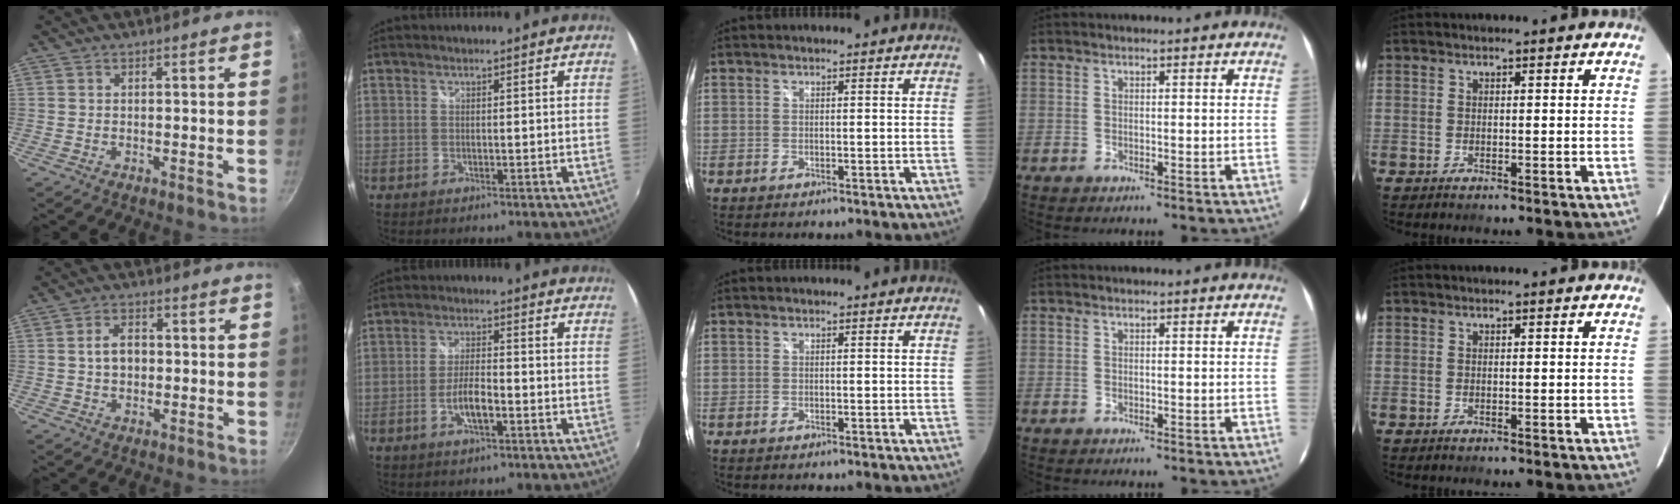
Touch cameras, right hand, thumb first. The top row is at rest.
{"thumb": {"total": 4.9, "force": [0.1, 3.4, 3.5], "torque": [-0.044, 0.012, -0.002]}, "index": {"total": 5.4, "force": [-2.2, 1.4, 4.7], "torque": [-0.094, 0.000, -0.040]}}